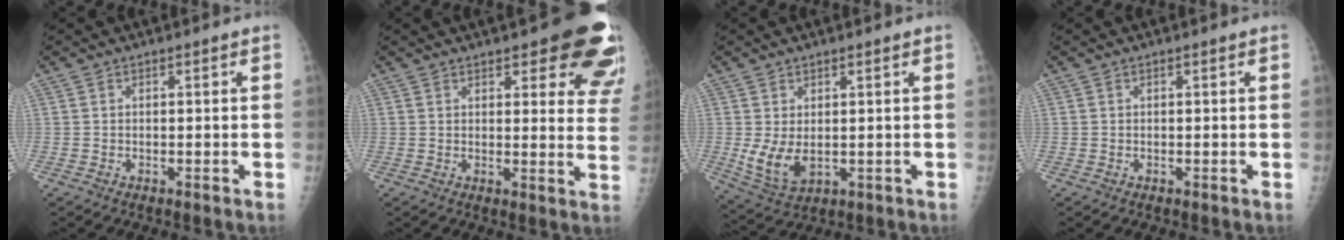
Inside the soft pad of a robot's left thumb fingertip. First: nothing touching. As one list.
[{"total": 14.8, "force": [9.7, 4.9, 10.1], "torque": [-0.076, -0.043, 0.094]}, {"total": 6.6, "force": [0.2, 3.8, 5.4], "torque": [-0.097, -0.014, 0.020]}, {"total": 0.0}]